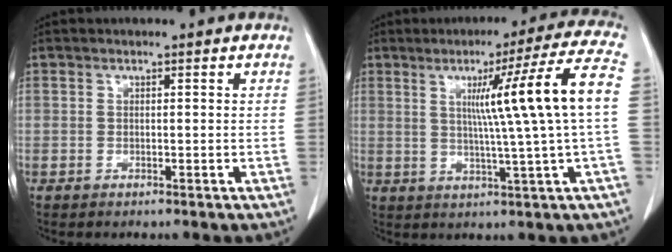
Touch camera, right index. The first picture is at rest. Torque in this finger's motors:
{"motor_torque": [1.24, 0.04, 0.57, 0.18]}